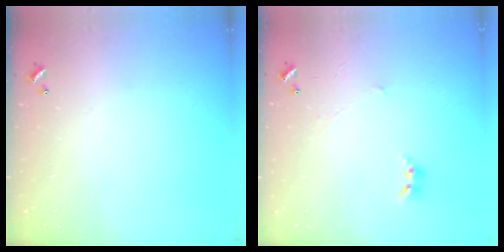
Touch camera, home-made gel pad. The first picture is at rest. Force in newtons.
{"total": 0.9, "press": 0.8, "slide": 0.5}